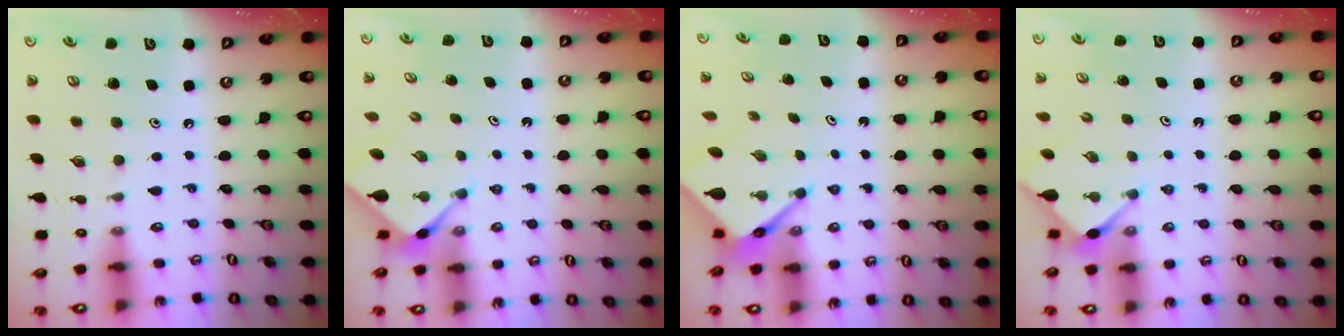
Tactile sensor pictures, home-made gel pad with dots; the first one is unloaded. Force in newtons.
{"total": 2.3, "press": 2.3, "slide": 0.1}
{"total": 4.3, "press": 4.3, "slide": 0.2}
{"total": 2.9, "press": 2.9, "slide": 0.4}